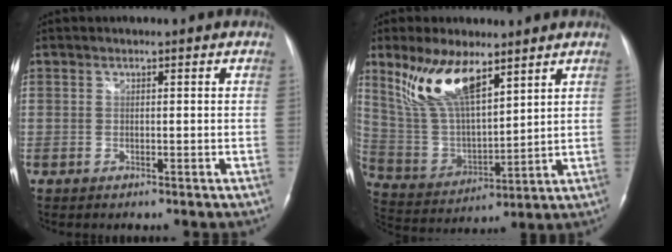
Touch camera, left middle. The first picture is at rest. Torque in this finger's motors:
{"motor_torque": [1.14, -1.00, 0.23, 0.12]}